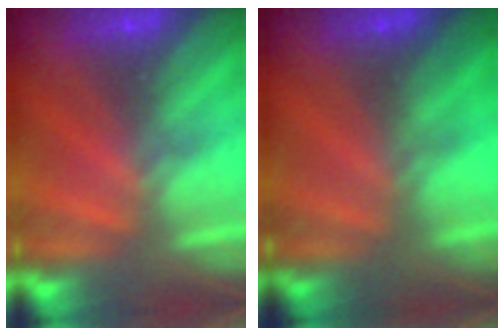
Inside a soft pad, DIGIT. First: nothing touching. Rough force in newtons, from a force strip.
{"total": 2.2}